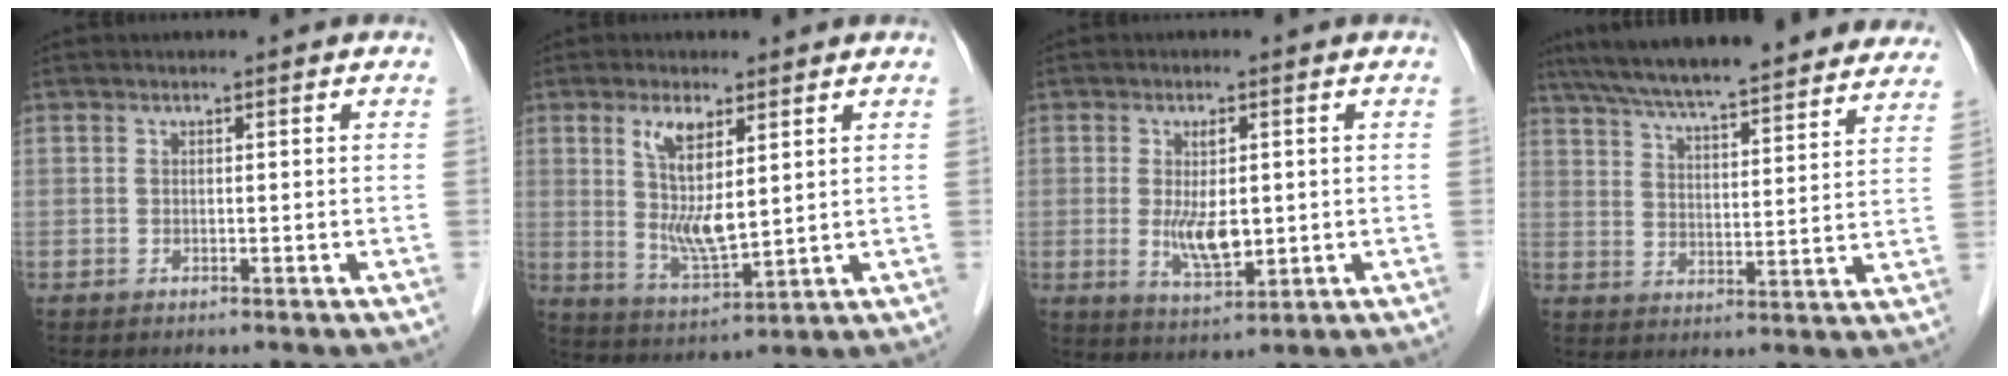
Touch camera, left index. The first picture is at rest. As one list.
[{"total": 7.8, "force": [2.7, 2.0, 7.0], "torque": [-0.139, -0.007, 0.058]}, {"total": 5.9, "force": [-0.3, 2.3, 5.4], "torque": [-0.113, -0.009, 0.003]}, {"total": 28.7, "force": [25.2, 4.3, 13.1], "torque": [-0.211, 0.006, 0.328]}]